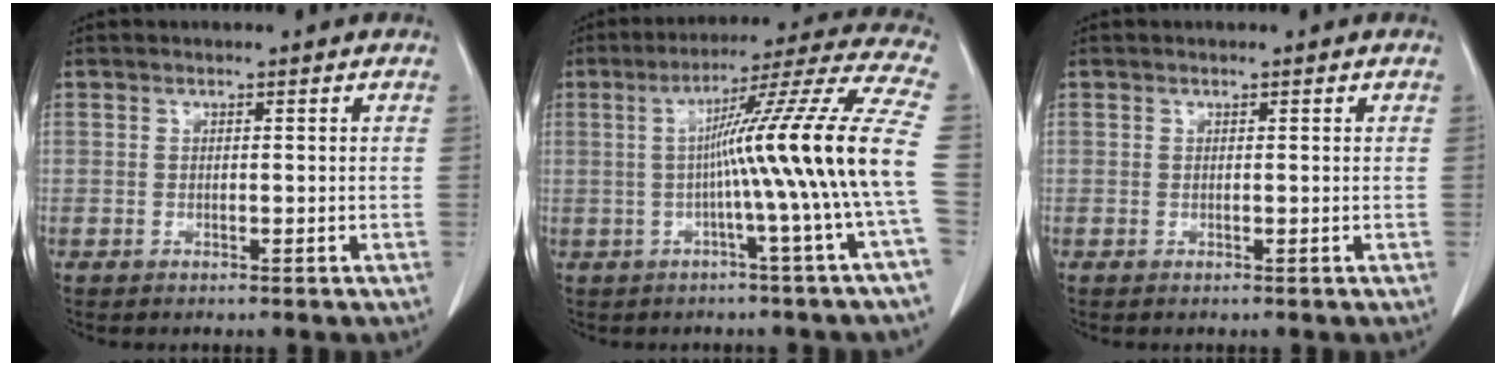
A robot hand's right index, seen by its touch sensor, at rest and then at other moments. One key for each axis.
{"total": 18.1, "fx": -1.7, "fy": -2.9, "fz": 17.8, "tx": -0.253, "ty": 0.010, "tz": -0.038}
{"total": 0.0}